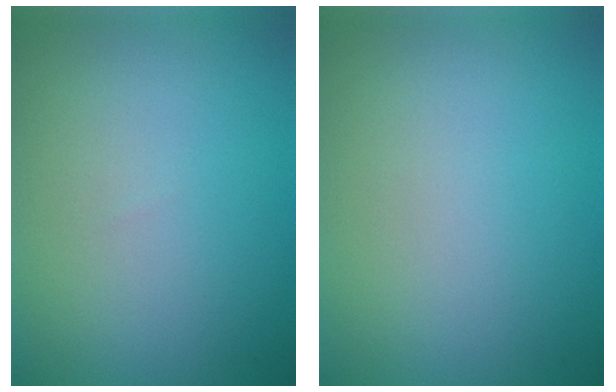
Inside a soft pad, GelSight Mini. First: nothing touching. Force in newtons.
{"total": 0.0}